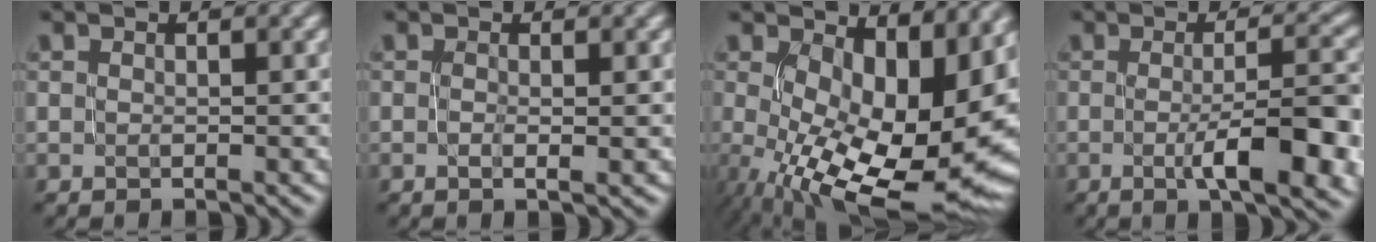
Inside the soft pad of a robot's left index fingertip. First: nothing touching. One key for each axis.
{"total": 1.0, "fx": -0.1, "fy": 0.3, "fz": 1.0, "tx": -0.020, "ty": -0.002, "tz": -0.001}
{"total": 15.7, "fx": -0.6, "fy": 8.2, "fz": 13.3, "tx": -0.182, "ty": -0.030, "tz": 0.013}
{"total": 9.5, "fx": -2.1, "fy": 2.5, "fz": 9.0, "tx": -0.119, "ty": -0.004, "tz": -0.025}